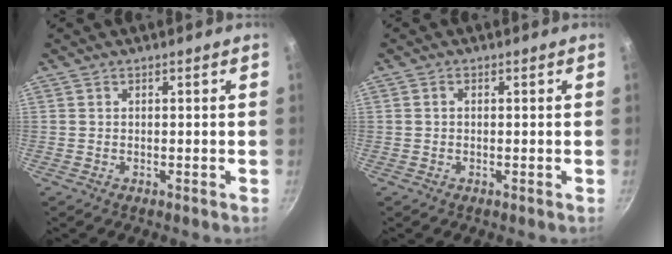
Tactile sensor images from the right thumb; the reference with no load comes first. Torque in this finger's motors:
{"motor_torque": [0.00, -0.31, -0.22, 0.22, -0.04]}